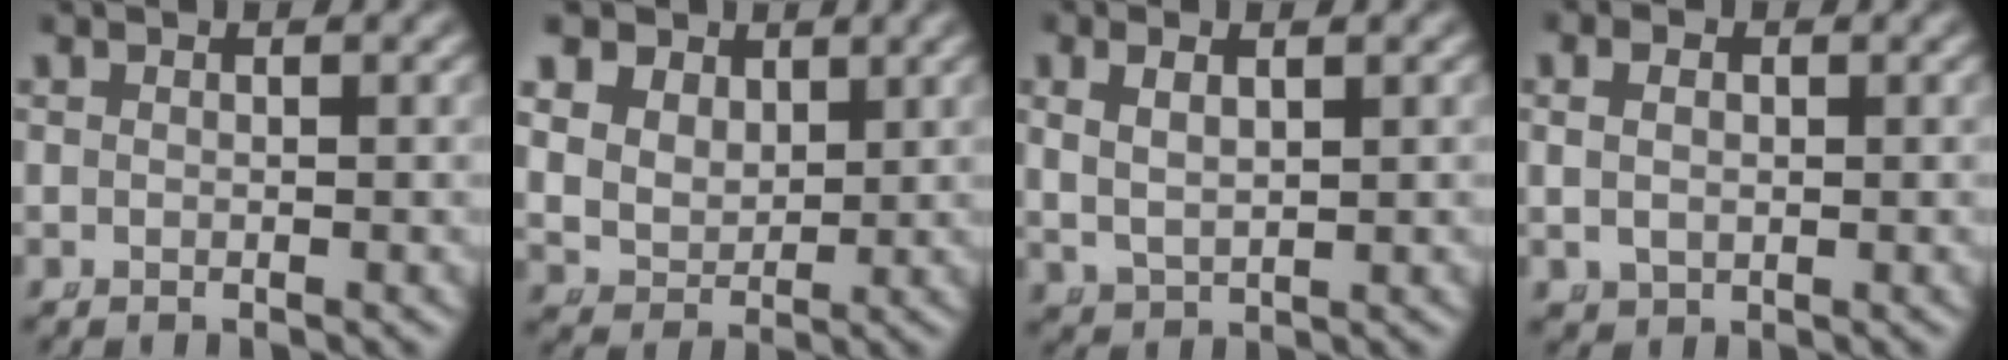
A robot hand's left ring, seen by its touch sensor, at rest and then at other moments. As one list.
[{"total": 9.2, "force": [2.6, 7.8, 4.1], "torque": [-0.110, -0.022, 0.043]}, {"total": 3.4, "force": [1.0, 2.5, 2.1], "torque": [-0.054, -0.004, 0.028]}, {"total": 2.5, "force": [0.4, 2.0, 1.4], "torque": [-0.035, -0.007, 0.016]}]